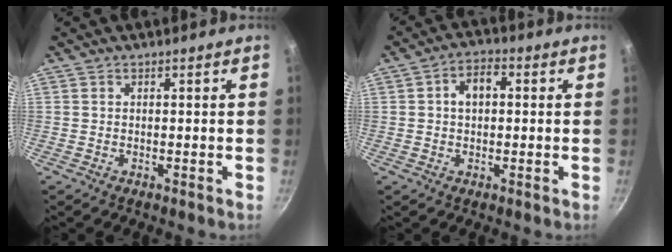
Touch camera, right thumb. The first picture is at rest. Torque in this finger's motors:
{"motor_torque": [-0.26, 0.32, 0.22, -0.64, 0.18]}